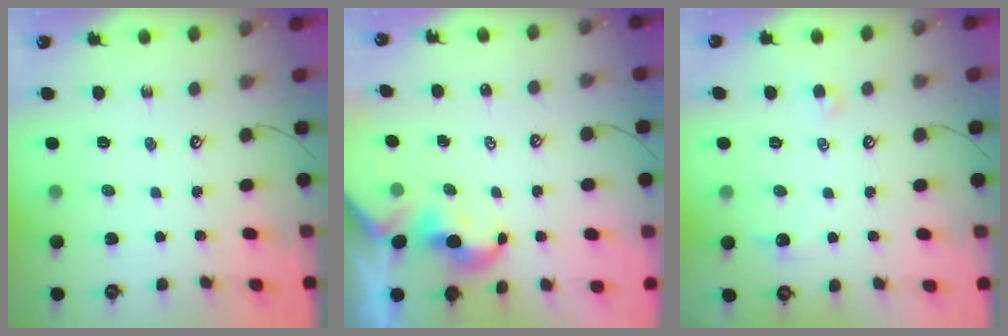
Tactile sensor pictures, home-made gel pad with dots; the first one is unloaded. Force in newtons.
{"total": 2.1, "press": 2.1, "slide": 0.2}
{"total": 0.9, "press": 0.7, "slide": 0.5}